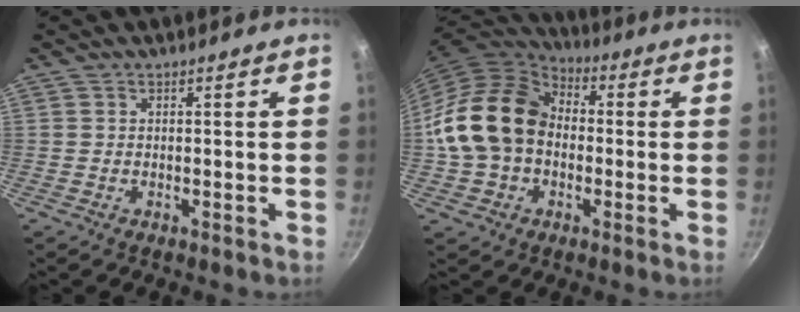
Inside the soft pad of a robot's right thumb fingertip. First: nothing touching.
{"total": 17.5, "force": [-0.6, 13.6, 11.0], "torque": [-0.179, 0.039, -0.018]}